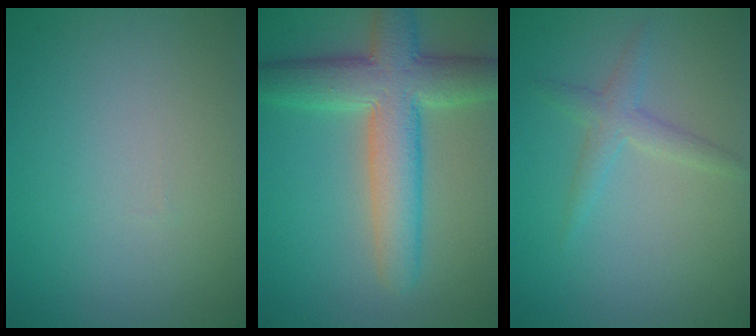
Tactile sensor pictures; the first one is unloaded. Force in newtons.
{"total": 7.8, "press": 7.8, "slide": 0.5}
{"total": 1.9, "press": 1.9, "slide": 0.1}